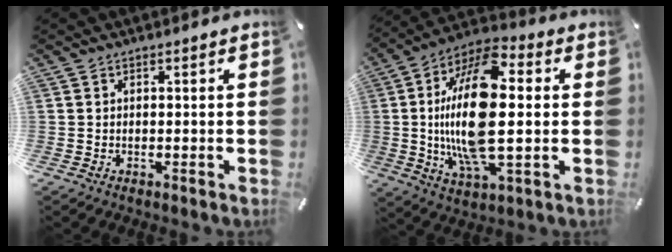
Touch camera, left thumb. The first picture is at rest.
{"total": 22.1, "force": [0.7, 9.8, 19.8], "torque": [-0.407, -0.010, 0.013]}